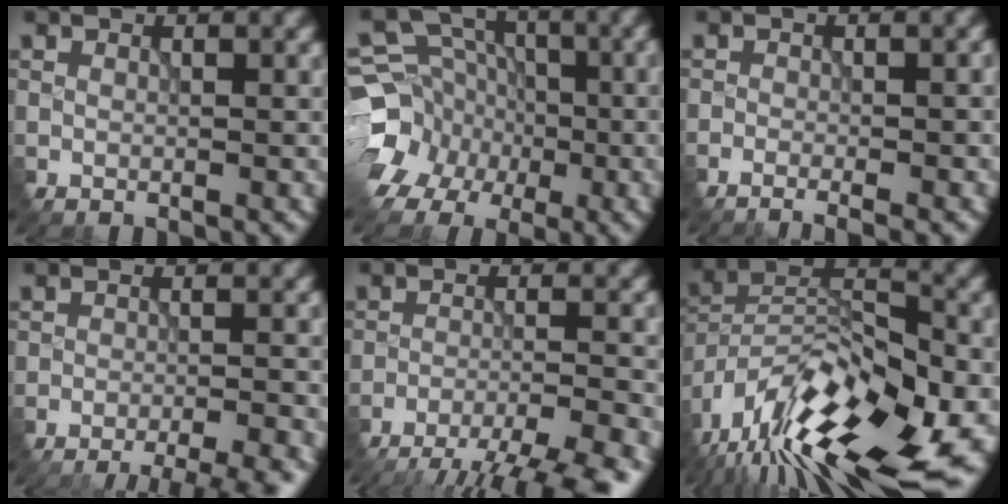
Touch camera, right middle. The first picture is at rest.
{"total": 7.0, "force": [-3.3, 5.9, 2.0], "torque": [-0.035, 0.001, -0.068]}
{"total": 3.5, "force": [-1.5, 1.3, 2.9], "torque": [-0.005, 0.009, -0.031]}
{"total": 8.3, "force": [-6.6, 2.1, 4.7], "torque": [-0.044, -0.006, -0.064]}
{"total": 10.7, "force": [-9.0, 1.7, 5.5], "torque": [-0.083, -0.014, -0.118]}
{"total": 15.9, "force": [-10.0, 5.7, 10.9], "torque": [-0.209, 0.003, -0.162]}